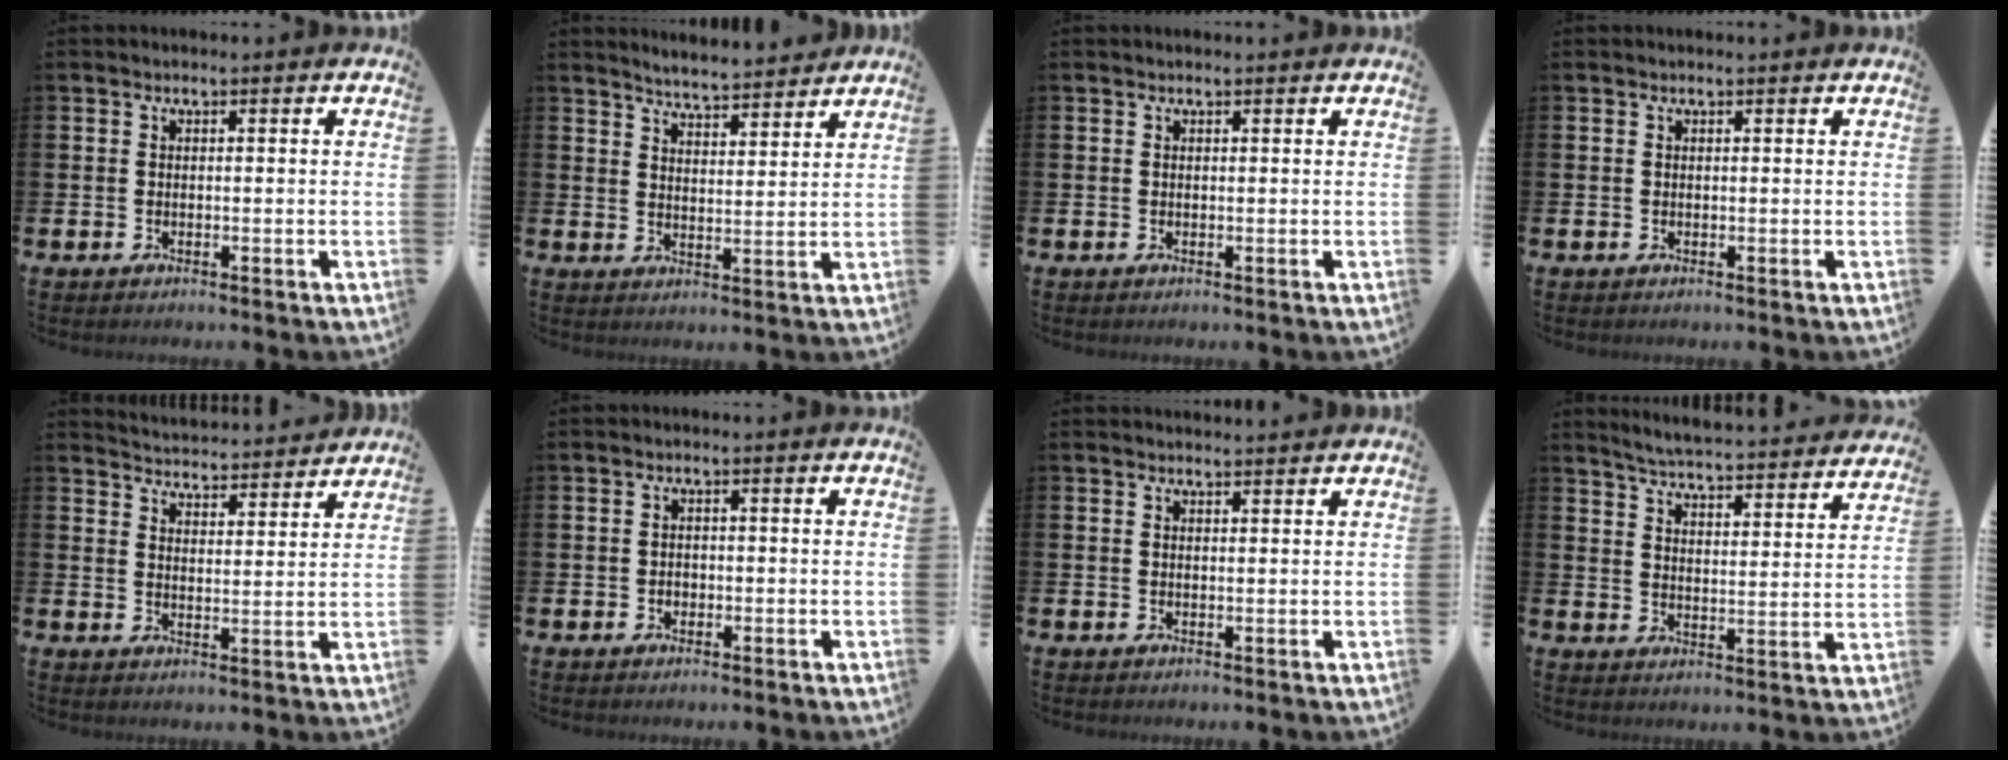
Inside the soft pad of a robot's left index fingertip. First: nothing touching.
{"total": 4.9, "force": [4.9, -0.1, 0.2], "torque": [-0.015, -0.035, 0.086]}
{"total": 0.0}
{"total": 0.0}
{"total": 4.7, "force": [4.6, 0.3, -0.3], "torque": [-0.007, -0.040, 0.081]}
{"total": 1.0, "force": [-0.2, 0.9, 0.4], "torque": [-0.006, 0.005, -0.008]}
{"total": 1.0, "force": [1.0, 0.0, 0.0], "torque": [0.009, -0.006, 0.016]}
{"total": 5.1, "force": [5.0, -0.1, 1.0], "torque": [-0.044, -0.042, 0.085]}